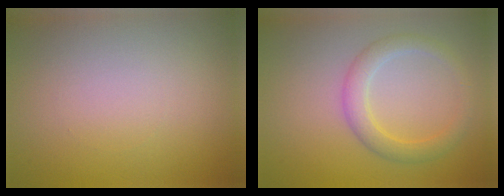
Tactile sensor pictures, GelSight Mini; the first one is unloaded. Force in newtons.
{"total": 2.8, "press": 2.8, "slide": 0.1}